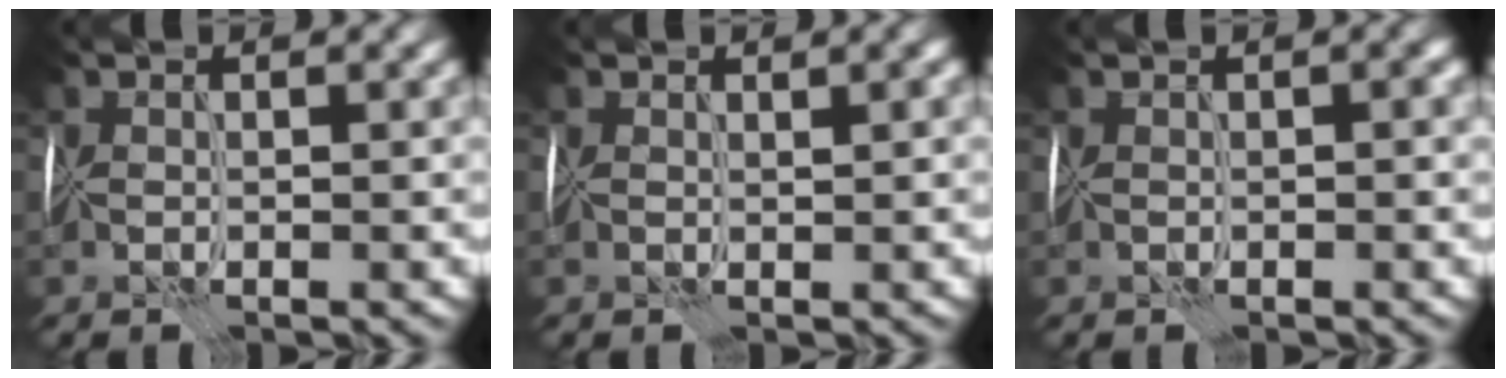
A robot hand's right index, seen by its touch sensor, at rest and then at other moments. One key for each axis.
{"total": 0.7, "fx": 0.6, "fy": 0.2, "fz": 0.3, "tx": -0.002, "ty": 0.003, "tz": 0.011}
{"total": 0.5, "fx": 0.0, "fy": 0.0, "fz": 0.5, "tx": -0.007, "ty": 0.004, "tz": 0.000}